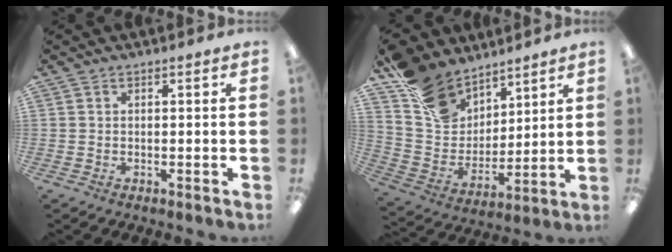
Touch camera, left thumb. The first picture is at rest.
{"total": 16.8, "force": [11.4, 11.1, 5.4], "torque": [-0.120, -0.068, 0.226]}